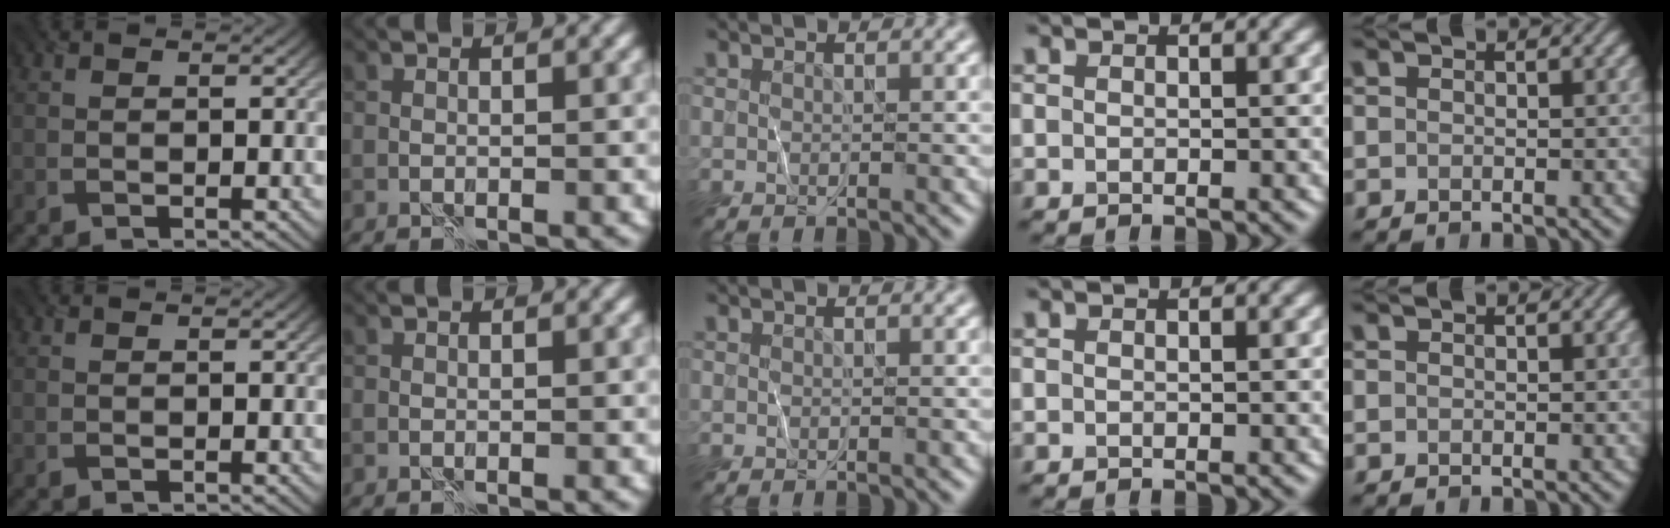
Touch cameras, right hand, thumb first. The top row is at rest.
{}